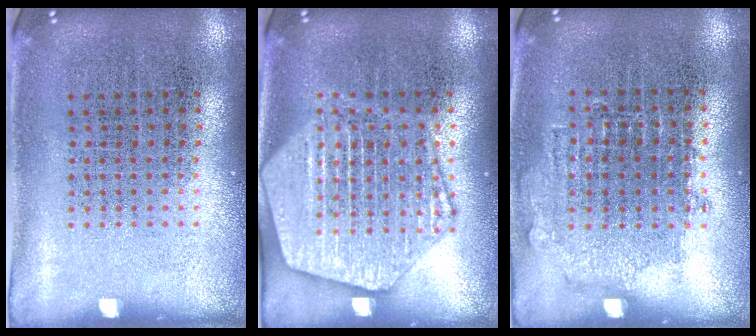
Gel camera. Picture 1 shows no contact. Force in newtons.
{"total": 3.6, "press": 3.5, "slide": 0.3}
{"total": 0.9, "press": 0.8, "slide": 0.4}